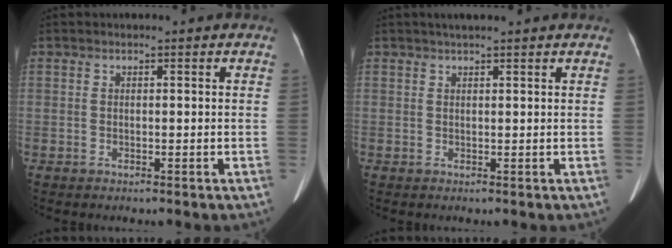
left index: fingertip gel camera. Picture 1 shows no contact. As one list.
[{"total": 3.5, "force": [2.9, 0.0, 1.9], "torque": [-0.025, 0.025, 0.041]}]